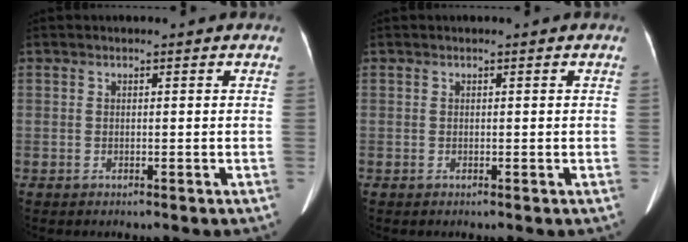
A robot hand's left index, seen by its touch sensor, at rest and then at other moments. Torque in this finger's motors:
{"motor_torque": [-0.07, 0.09, 0.04, -0.01]}